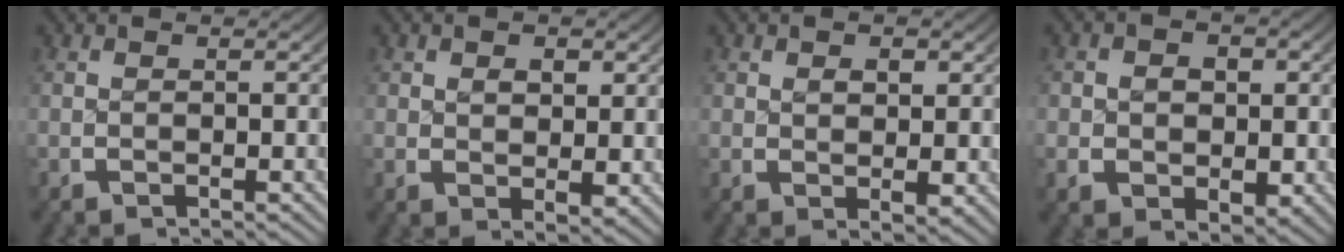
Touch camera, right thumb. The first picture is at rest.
{"total": 2.7, "force": [0.9, 1.8, 1.8], "torque": [-0.025, -0.014, 0.025]}
{"total": 2.4, "force": [0.8, 1.5, 1.7], "torque": [-0.022, -0.010, 0.022]}
{"total": 5.0, "force": [0.0, 4.0, 3.0], "torque": [-0.049, -0.017, 0.008]}